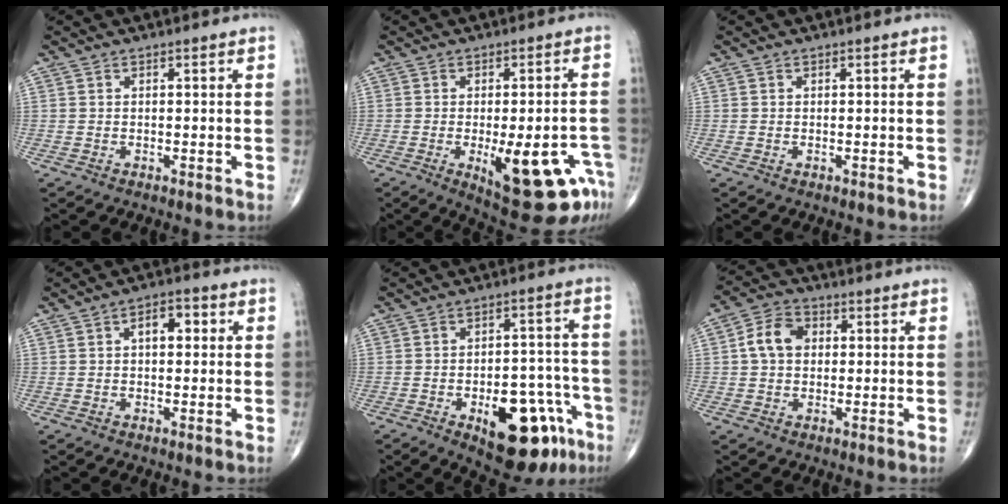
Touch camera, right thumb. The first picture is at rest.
{"total": 16.0, "force": [-6.6, 5.6, 13.5], "torque": [-0.125, 0.018, -0.070]}
{"total": 0.0}
{"total": 4.9, "force": [1.1, 2.8, 3.9], "torque": [-0.044, 0.010, 0.009]}
{"total": 18.0, "force": [-8.3, 8.6, 13.5], "torque": [-0.135, 0.049, -0.100]}
{"total": 7.1, "force": [0.9, 5.3, 4.6], "torque": [-0.075, 0.018, 0.008]}